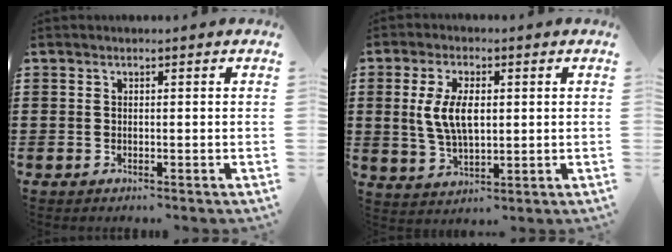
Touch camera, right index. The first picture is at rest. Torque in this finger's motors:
{"motor_torque": [1.22, 0.17, 0.39, 0.15]}